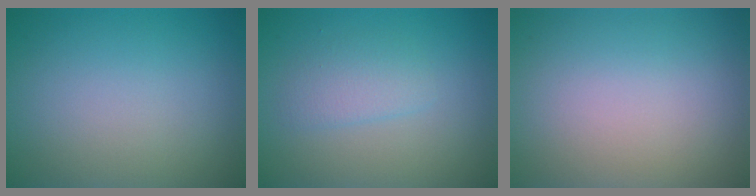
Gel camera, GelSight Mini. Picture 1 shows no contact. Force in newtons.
{"total": 2.0, "press": 2.0, "slide": 0.1}
{"total": 0.5, "press": 0.5, "slide": 0.0}